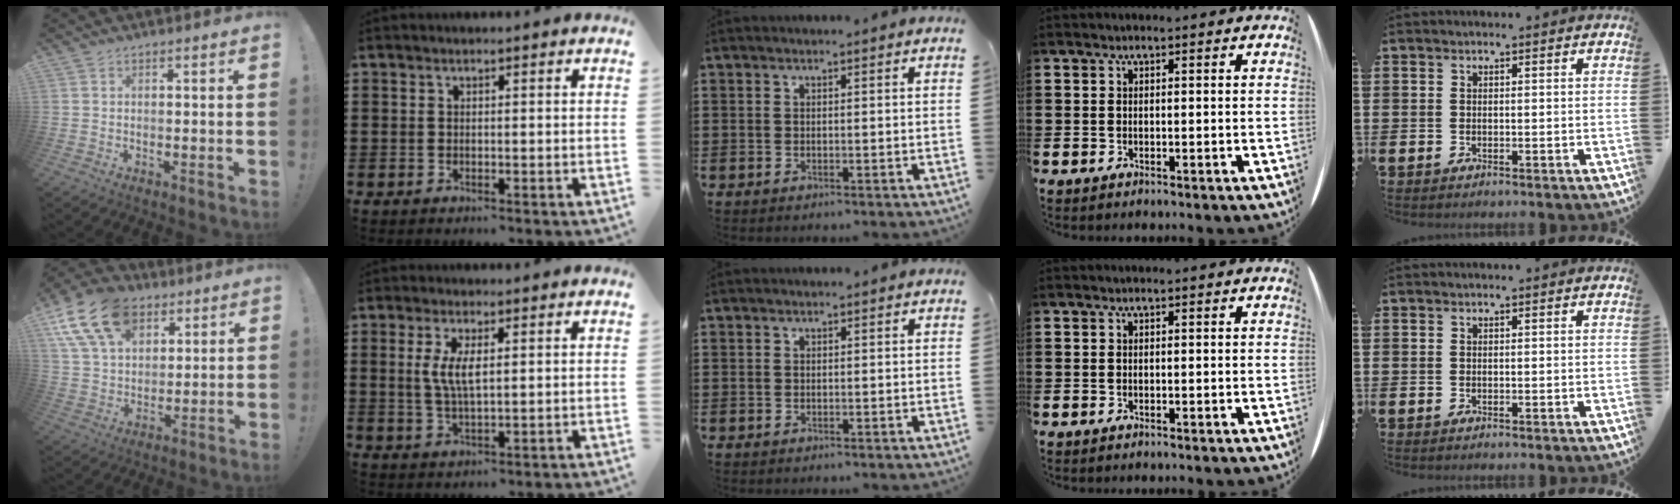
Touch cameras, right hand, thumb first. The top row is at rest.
{"thumb": {"total": 18.3, "force": [9.1, 12.2, 10.0], "torque": [-0.177, -0.042, 0.171]}, "index": {"total": 4.9, "force": [1.1, 1.5, 4.5], "torque": [-0.092, 0.004, 0.017]}}